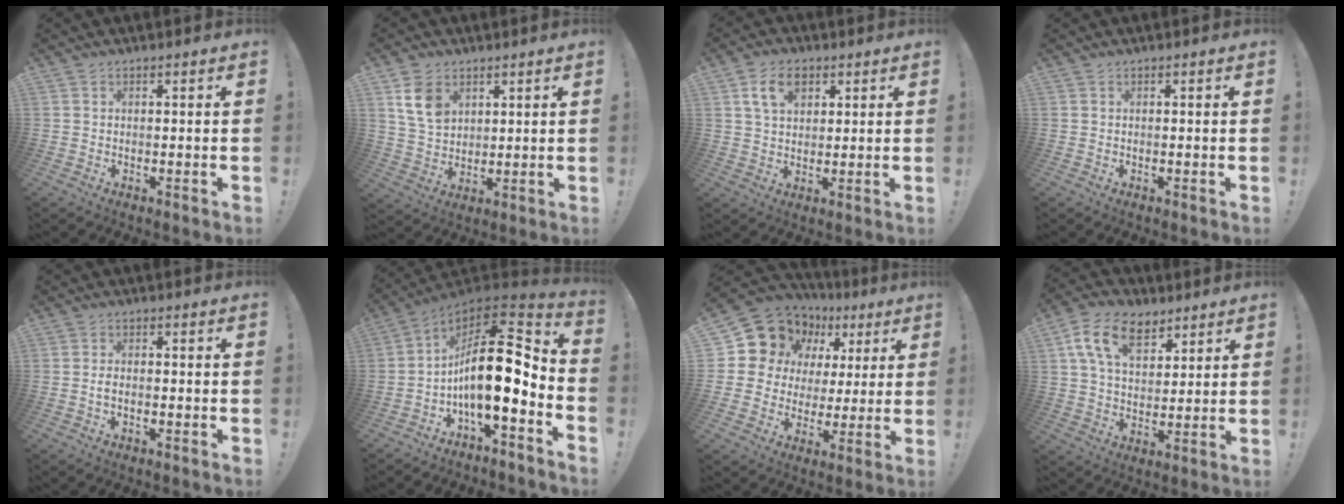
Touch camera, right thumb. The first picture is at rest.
{"total": 10.1, "force": [4.7, 7.3, 5.1], "torque": [-0.091, -0.006, 0.098]}
{"total": 8.8, "force": [3.9, 5.6, 5.6], "torque": [-0.086, 0.003, 0.074]}
{"total": 0.0}
{"total": 2.0, "force": [-0.7, 0.9, 1.7], "torque": [-0.035, 0.004, -0.014]}
{"total": 18.7, "force": [-1.4, 7.7, 16.9], "torque": [-0.283, 0.000, -0.028]}
{"total": 13.6, "force": [8.9, 9.2, 4.4], "torque": [-0.078, -0.064, 0.177]}
{"total": 14.3, "force": [7.6, 8.9, 8.3], "torque": [-0.143, -0.021, 0.144]}